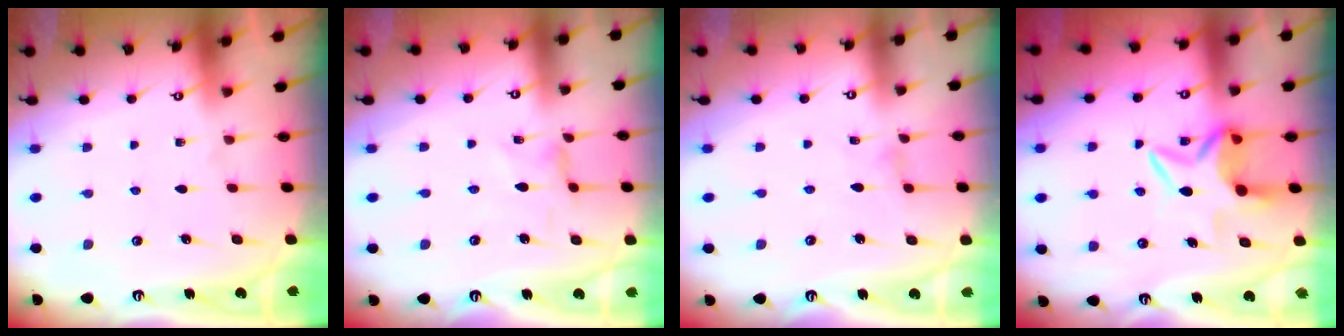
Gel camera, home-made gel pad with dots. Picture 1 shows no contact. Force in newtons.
{"total": 0.7, "press": 0.6, "slide": 0.2}
{"total": 0.7, "press": 0.7, "slide": 0.2}
{"total": 7.4, "press": 7.3, "slide": 1.0}